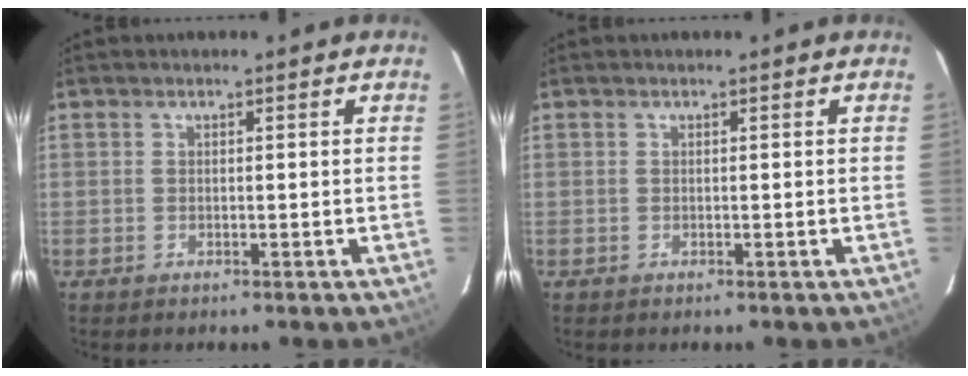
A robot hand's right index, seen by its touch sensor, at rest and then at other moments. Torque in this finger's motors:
{"motor_torque": [0.00, 0.00, -0.02, 0.00]}